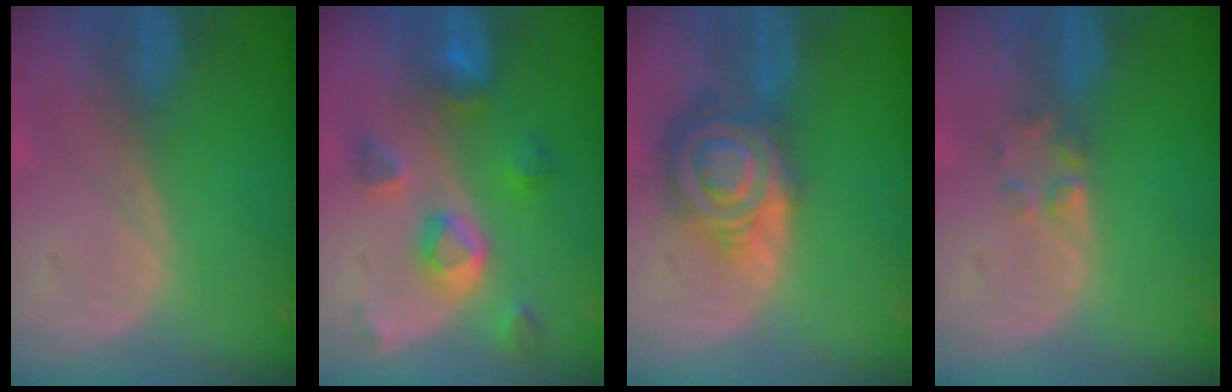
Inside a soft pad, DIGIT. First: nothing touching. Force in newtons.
{"total": 7.7, "press": 6.8, "slide": 3.5}
{"total": 9.1, "press": 9.0, "slide": 0.5}
{"total": 2.0, "press": 2.0, "slide": 0.2}